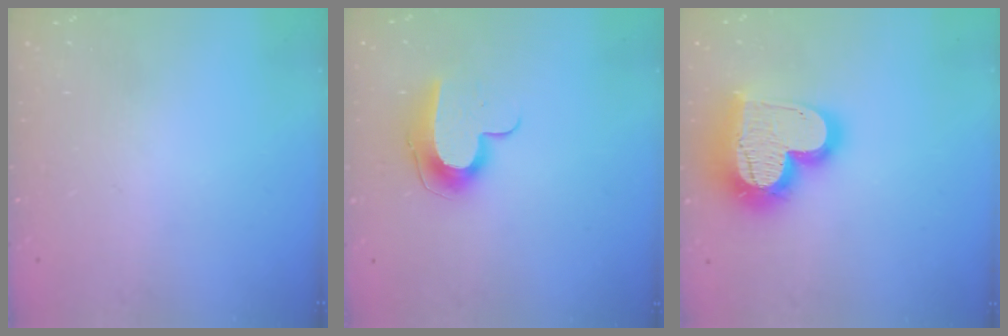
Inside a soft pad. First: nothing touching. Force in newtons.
{"total": 9.8, "press": 9.8, "slide": 0.1}
{"total": 23.6, "press": 23.5, "slide": 2.1}